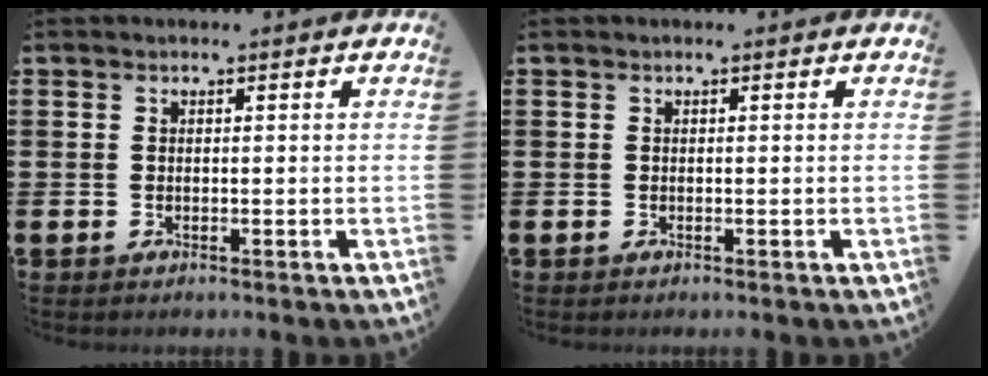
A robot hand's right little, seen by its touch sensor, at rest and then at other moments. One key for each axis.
{"total": 0.0}